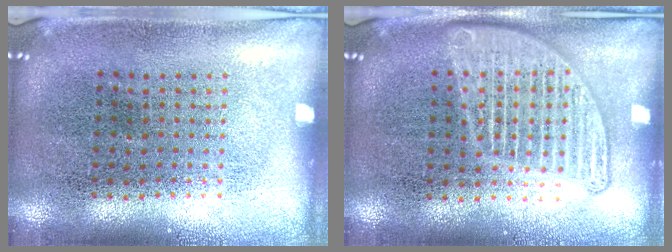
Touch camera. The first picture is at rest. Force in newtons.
{"total": 1.7, "press": 1.7, "slide": 0.2}